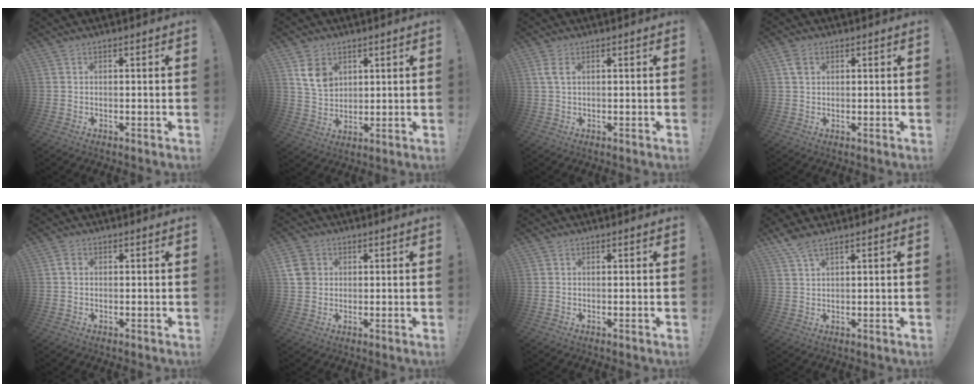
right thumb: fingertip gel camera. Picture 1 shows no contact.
{"total": 8.6, "force": [4.2, 6.5, 3.9], "torque": [-0.055, -0.017, 0.083]}
{"total": 3.9, "force": [1.3, 2.2, 2.9], "torque": [-0.052, 0.004, 0.024]}
{"total": 3.3, "force": [1.4, 2.3, 1.9], "torque": [-0.029, -0.001, 0.027]}
{"total": 1.8, "force": [0.3, 1.5, 1.0], "torque": [-0.013, 0.003, 0.004]}
{"total": 6.4, "force": [1.7, 5.6, 2.6], "torque": [-0.050, -0.002, 0.033]}
{"total": 0.0}
{"total": 4.9, "force": [3.6, 1.1, 3.0], "torque": [-0.059, -0.018, 0.067]}